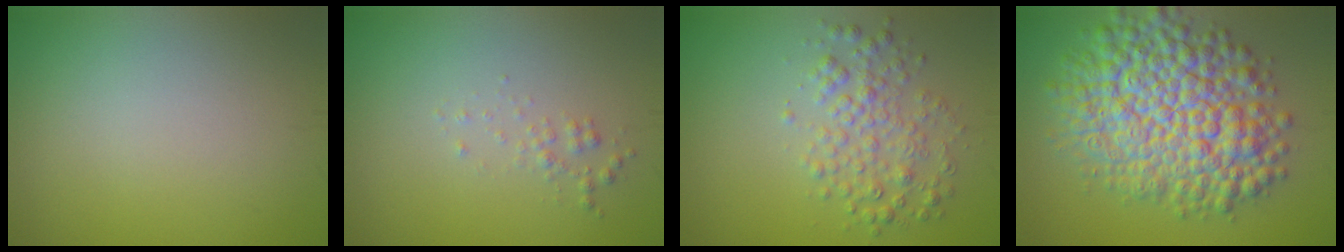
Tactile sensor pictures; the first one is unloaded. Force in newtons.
{"total": 0.9, "press": 0.9, "slide": 0.0}
{"total": 3.2, "press": 3.2, "slide": 0.1}
{"total": 11.2, "press": 11.2, "slide": 0.3}